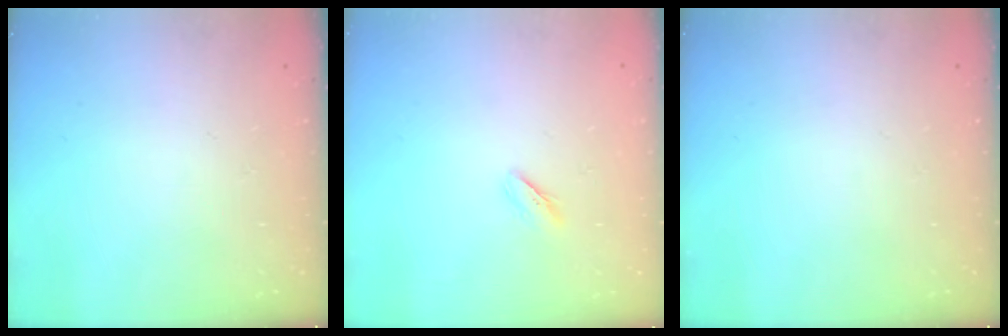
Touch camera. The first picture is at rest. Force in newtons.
{"total": 2.4, "press": 2.2, "slide": 0.9}
{"total": 0.0}